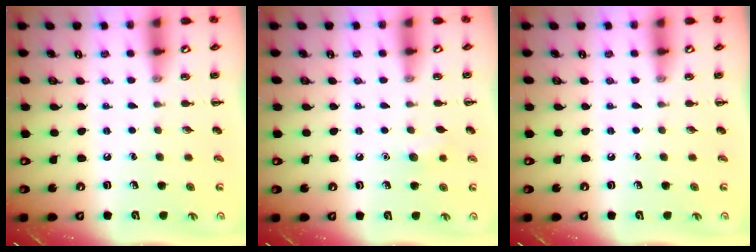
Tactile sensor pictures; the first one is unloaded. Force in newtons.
{"total": 6.0, "press": 5.8, "slide": 1.6}
{"total": 0.0}